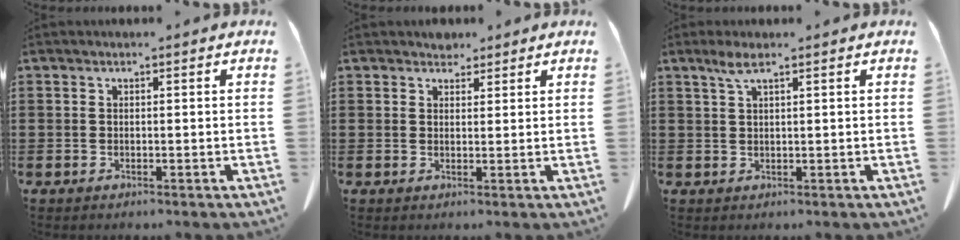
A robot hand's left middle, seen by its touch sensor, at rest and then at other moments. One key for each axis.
{"total": 2.1, "fx": 1.9, "fy": 0.9, "fz": 0.3, "tx": -0.002, "ty": 0.000, "tz": 0.036}
{"total": 2.7, "fx": 1.6, "fy": 0.4, "fz": 2.1, "tx": -0.046, "ty": 0.002, "tz": 0.028}